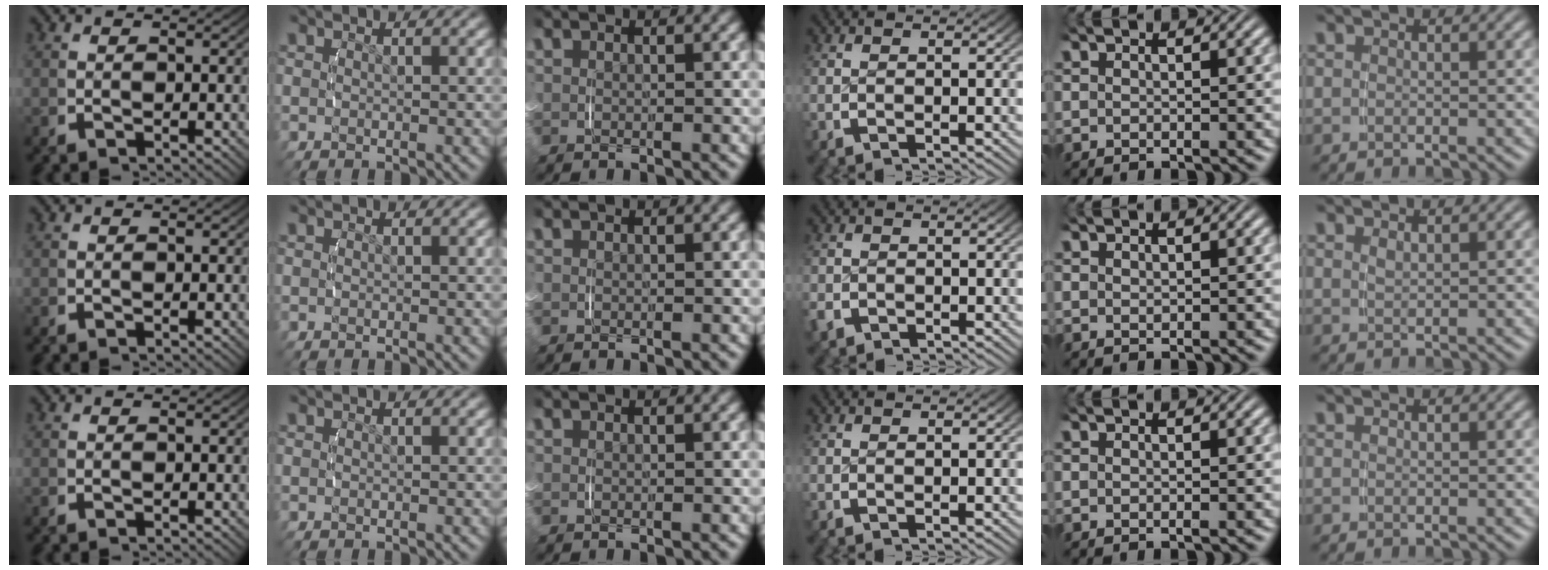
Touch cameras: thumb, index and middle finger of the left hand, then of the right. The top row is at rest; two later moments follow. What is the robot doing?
{"motion": "lift_and_place", "object": "small bumper sticker"}